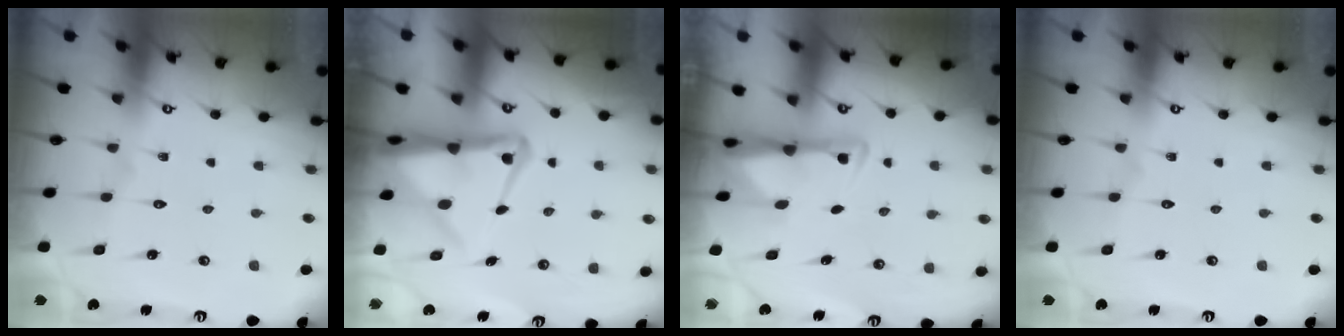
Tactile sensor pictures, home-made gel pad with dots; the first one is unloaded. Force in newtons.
{"total": 9.0, "press": 8.9, "slide": 1.3}
{"total": 2.8, "press": 2.8, "slide": 0.4}
{"total": 0.0}